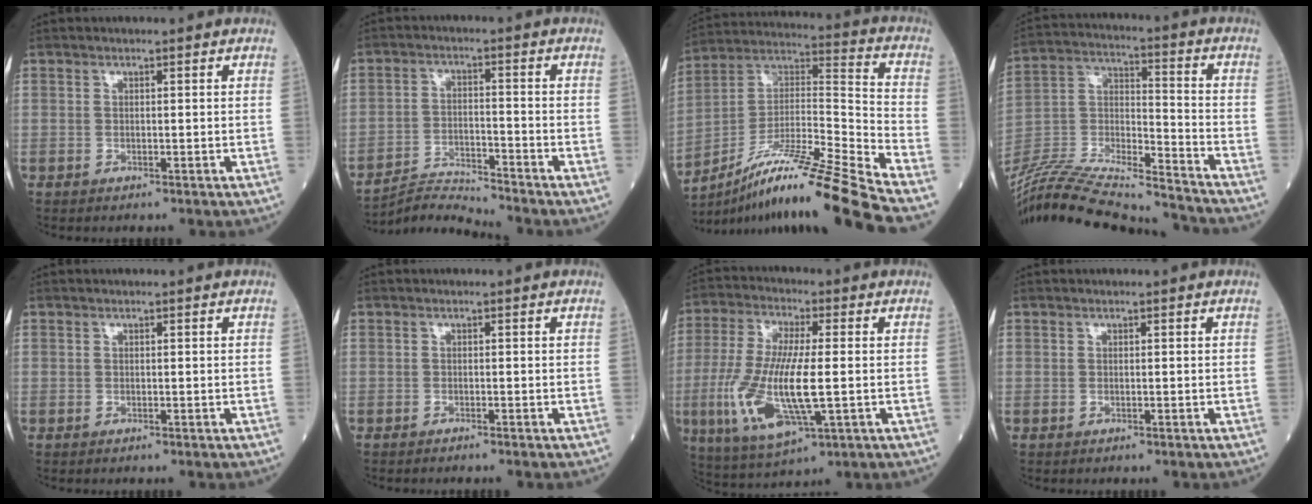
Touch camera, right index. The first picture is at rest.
{"total": 5.8, "force": [-5.5, -1.7, -0.8], "torque": [-0.001, -0.010, -0.101]}
{"total": 20.7, "force": [-16.3, -2.1, 12.7], "torque": [-0.223, -0.006, -0.295]}
{"total": 27.5, "force": [-25.6, 2.1, 9.8], "torque": [-0.210, -0.028, -0.421]}
{"total": 0.0}
{"total": 1.3, "force": [-1.1, -0.1, 0.6], "torque": [-0.010, 0.000, -0.015]}
{"total": 14.5, "force": [-2.3, 3.3, 14.0], "torque": [-0.300, -0.017, -0.037]}
{"total": 0.0}